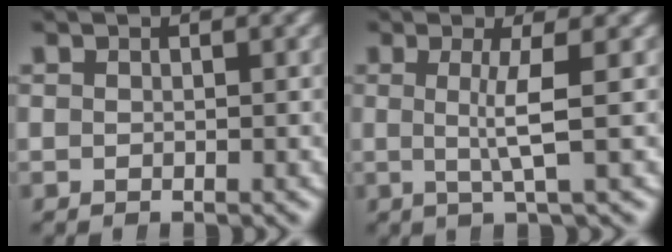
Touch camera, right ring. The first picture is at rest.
{"total": 3.2, "force": [0.2, -0.6, 3.1], "torque": [-0.064, -0.009, 0.006]}